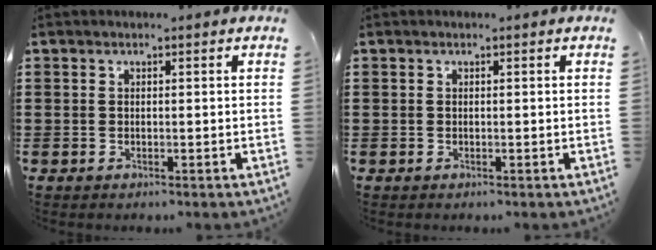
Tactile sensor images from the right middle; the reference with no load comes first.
{"total": 0.0}